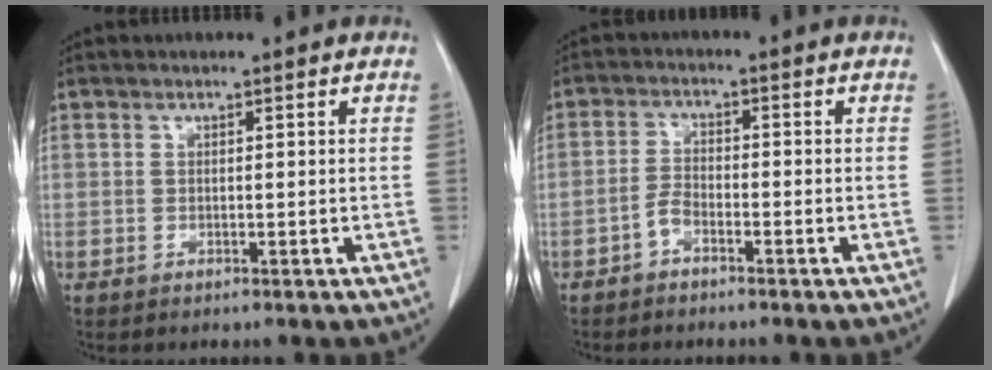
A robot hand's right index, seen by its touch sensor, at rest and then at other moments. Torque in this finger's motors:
{"motor_torque": [0.07, -0.06, 0.01, 0.02]}